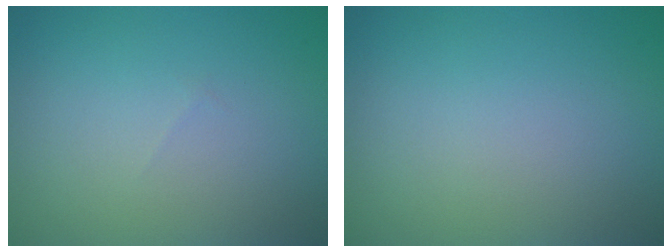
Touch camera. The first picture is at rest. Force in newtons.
{"total": 0.0}